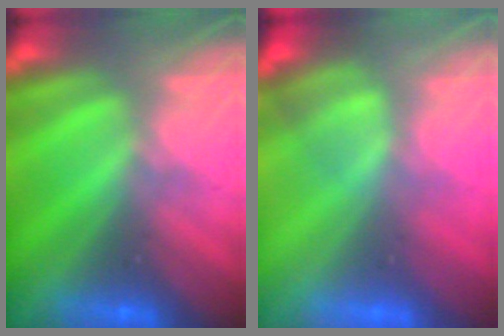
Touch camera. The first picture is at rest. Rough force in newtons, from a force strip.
{"total": 3.6}